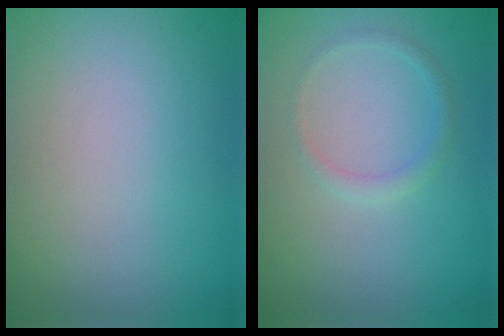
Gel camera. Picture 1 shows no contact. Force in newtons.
{"total": 1.2, "press": 1.2, "slide": 0.0}